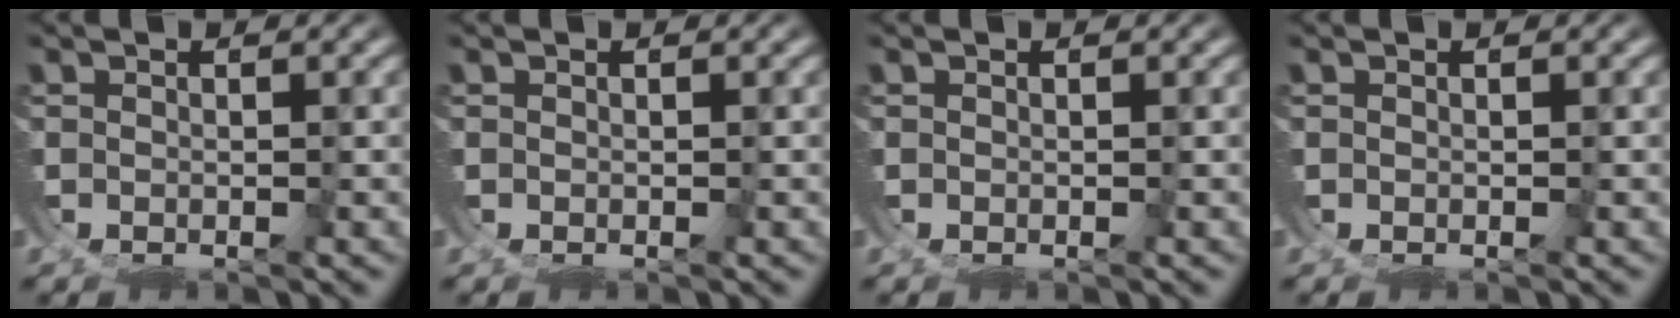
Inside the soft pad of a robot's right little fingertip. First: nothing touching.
{"total": 0.0}
{"total": 0.0}
{"total": 0.0}